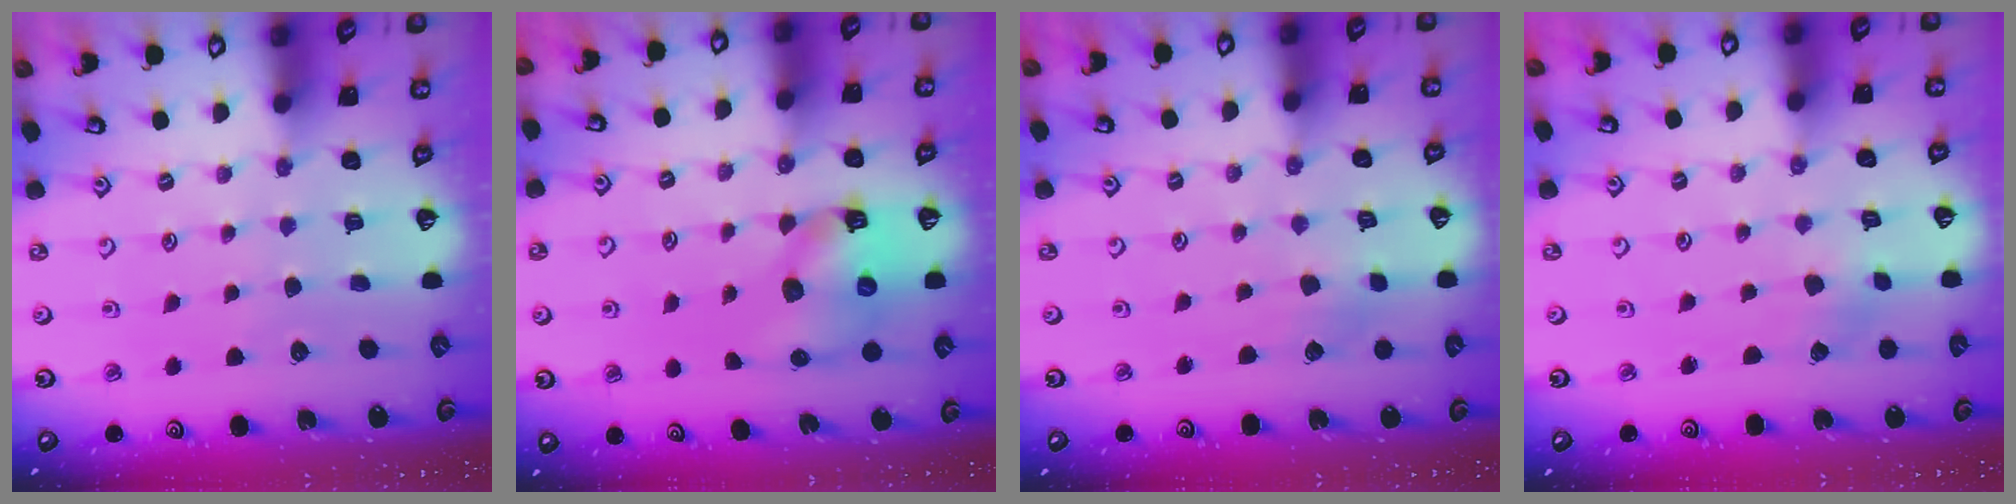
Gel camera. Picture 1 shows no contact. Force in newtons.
{"total": 8.4, "press": 8.3, "slide": 1.5}
{"total": 2.1, "press": 2.1, "slide": 0.3}
{"total": 1.3, "press": 1.3, "slide": 0.2}